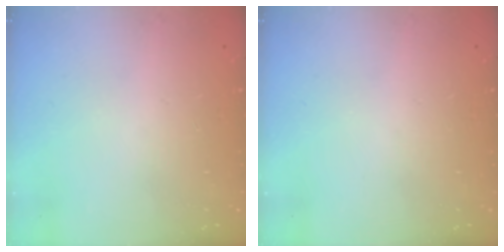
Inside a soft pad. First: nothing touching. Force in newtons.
{"total": 0.0}